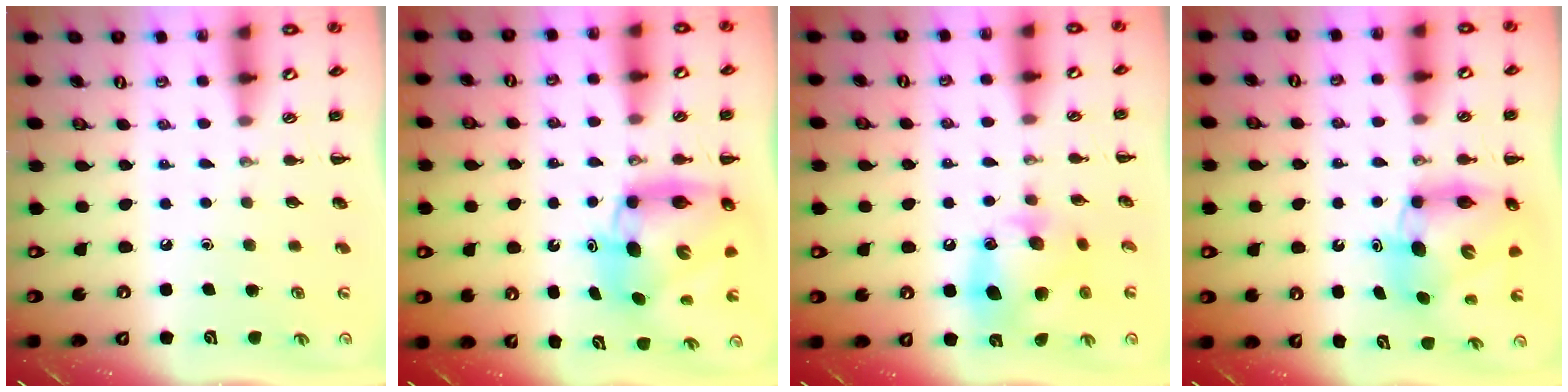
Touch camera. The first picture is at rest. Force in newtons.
{"total": 10.4, "press": 10.0, "slide": 3.0}
{"total": 13.1, "press": 13.0, "slide": 1.7}
{"total": 9.2, "press": 8.8, "slide": 2.7}